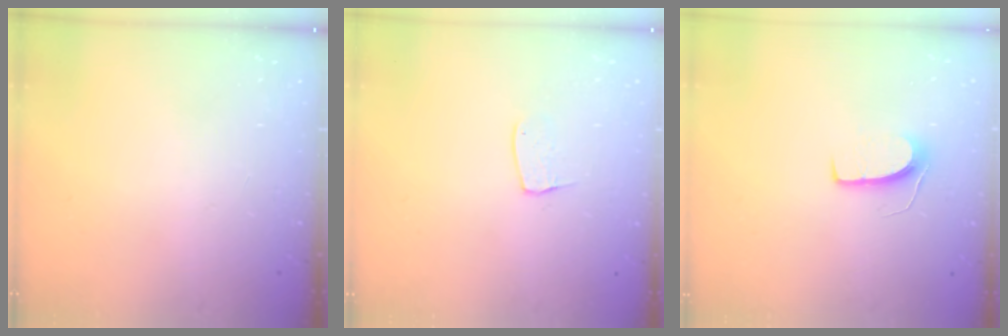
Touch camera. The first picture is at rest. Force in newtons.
{"total": 5.6, "press": 5.6, "slide": 0.3}
{"total": 6.5, "press": 6.5, "slide": 0.4}